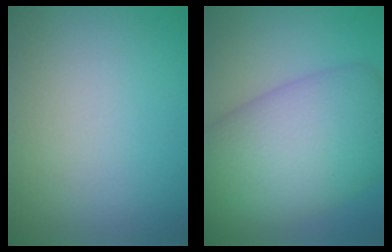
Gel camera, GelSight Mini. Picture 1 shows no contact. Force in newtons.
{"total": 12.3, "press": 12.2, "slide": 0.6}